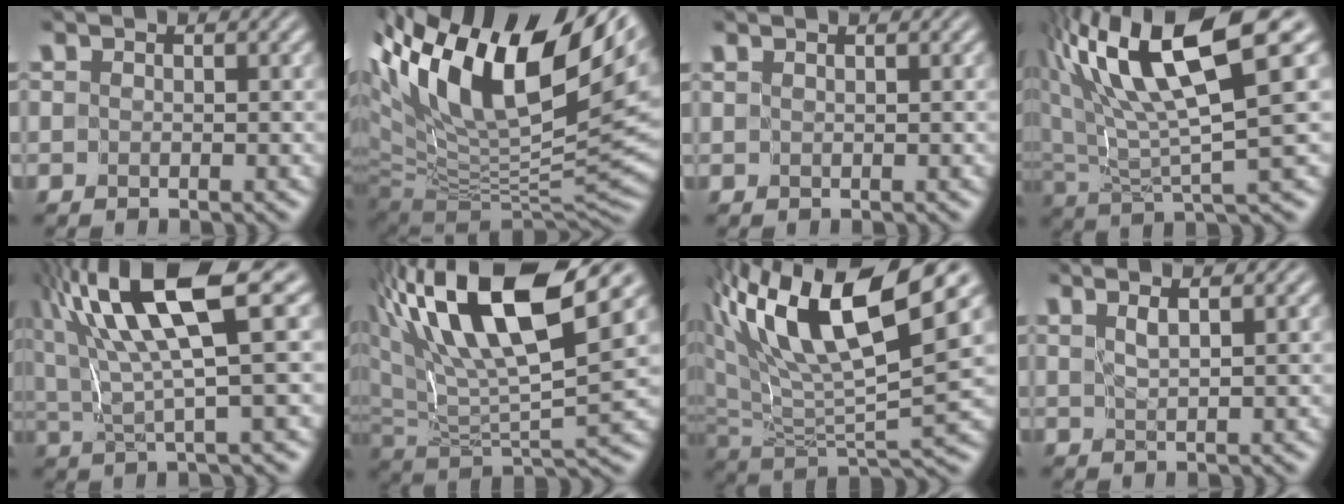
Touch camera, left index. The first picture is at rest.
{"total": 16.7, "force": [7.0, 7.4, 13.2], "torque": [-0.236, 0.027, 0.120]}
{"total": 1.1, "force": [1.0, 0.1, 0.5], "torque": [-0.002, -0.008, 0.009]}
{"total": 12.8, "force": [5.9, 2.8, 11.0], "torque": [-0.213, 0.023, 0.110]}
{"total": 11.7, "force": [5.5, 2.2, 10.1], "torque": [-0.184, 0.020, 0.100]}
{"total": 14.6, "force": [7.1, 4.4, 11.9], "torque": [-0.225, 0.021, 0.126]}
{"total": 12.3, "force": [6.1, 3.9, 10.0], "torque": [-0.184, 0.007, 0.115]}
{"total": 2.6, "force": [1.8, 0.6, 1.8], "torque": [-0.008, 0.010, 0.011]}